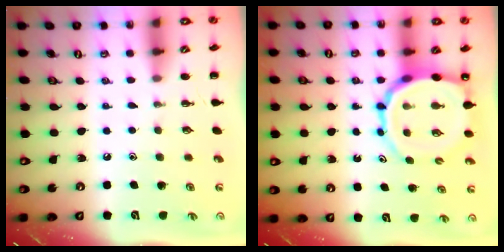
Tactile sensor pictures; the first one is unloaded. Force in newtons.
{"total": 12.2, "press": 11.7, "slide": 3.2}